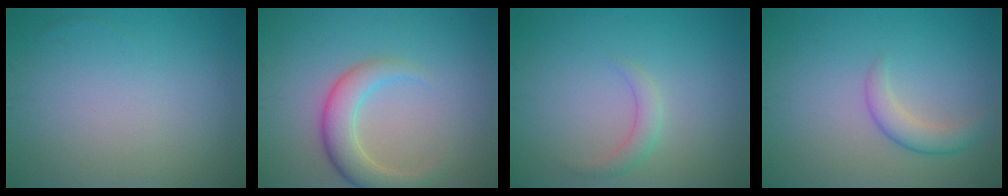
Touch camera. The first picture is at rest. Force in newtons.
{"total": 4.0, "press": 4.0, "slide": 0.3}
{"total": 1.6, "press": 1.6, "slide": 0.1}
{"total": 2.3, "press": 2.3, "slide": 0.1}